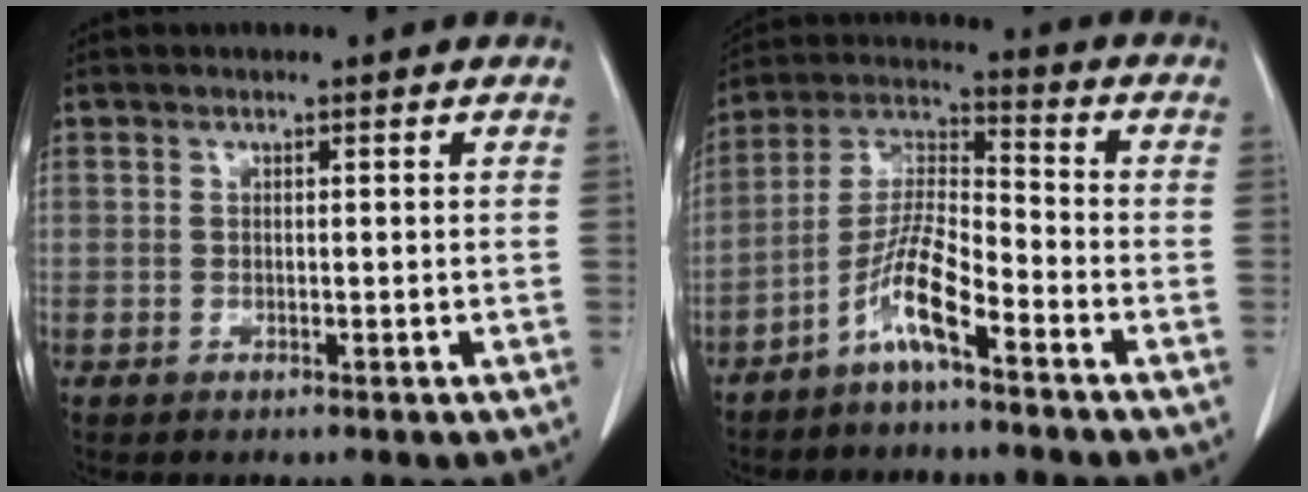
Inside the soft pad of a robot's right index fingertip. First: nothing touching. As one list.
[{"total": 8.3, "force": [-5.1, 1.1, 6.5], "torque": [-0.144, 0.005, -0.103]}]